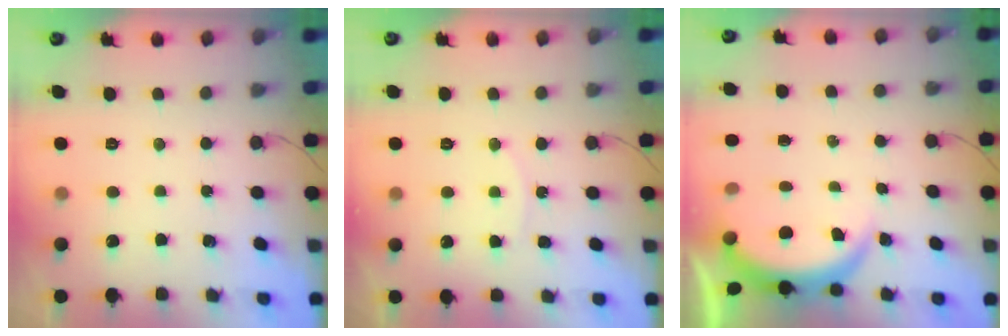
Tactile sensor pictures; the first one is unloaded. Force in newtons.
{"total": 7.7, "press": 7.7, "slide": 0.7}
{"total": 3.8, "press": 3.8, "slide": 0.2}